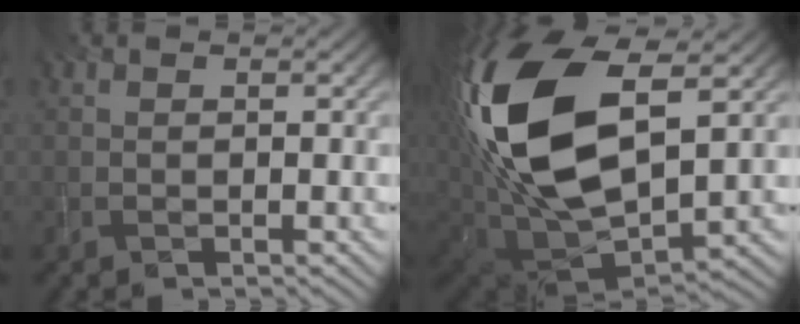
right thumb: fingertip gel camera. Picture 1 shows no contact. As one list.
[{"total": 19.9, "force": [5.0, 11.1, 15.7], "torque": [-0.364, 0.006, 0.092]}]